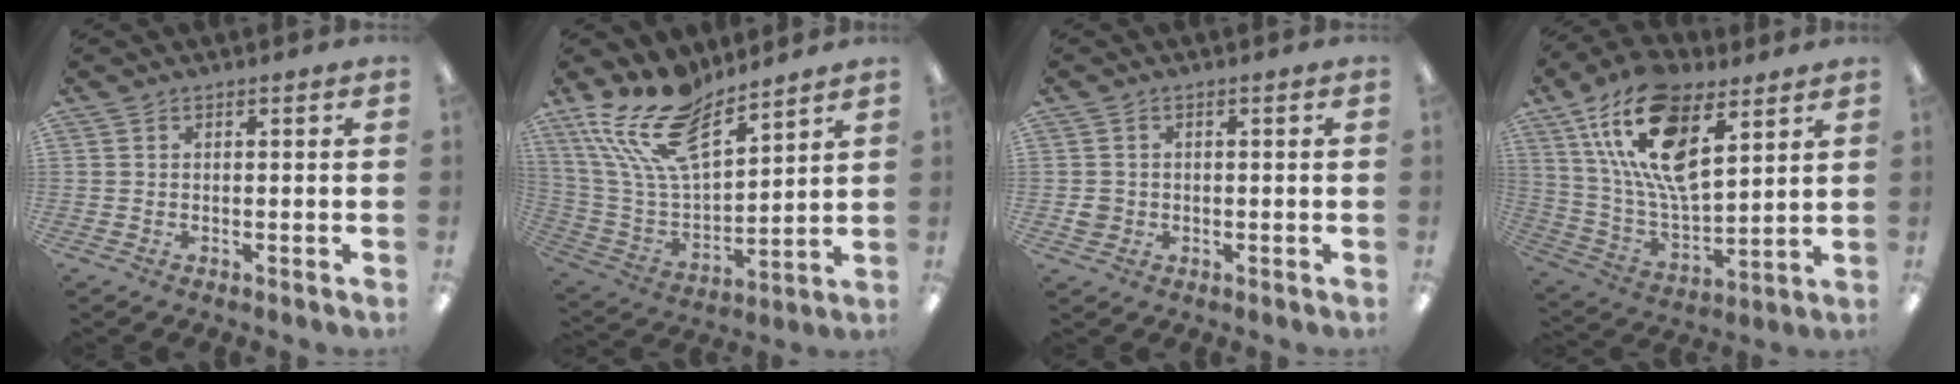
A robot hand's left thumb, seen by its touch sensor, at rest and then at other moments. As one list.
[{"total": 20.1, "force": [14.1, 8.4, 11.5], "torque": [-0.247, -0.084, 0.258]}, {"total": 2.8, "force": [-0.3, 2.6, 0.9], "torque": [-0.008, 0.001, -0.007]}, {"total": 21.8, "force": [11.1, 10.5, 15.5], "torque": [-0.295, -0.048, 0.195]}]